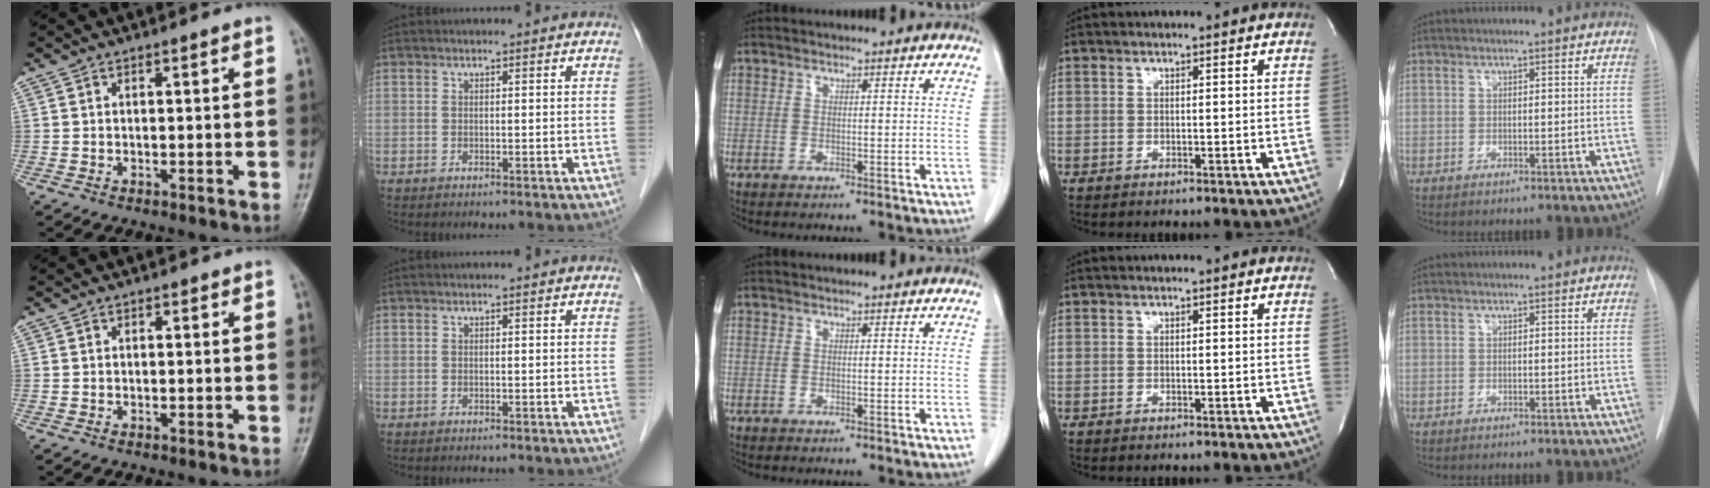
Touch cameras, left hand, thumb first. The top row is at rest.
{"thumb": {"total": 0.5, "force": [0.1, 0.4, 0.3], "torque": [0.003, 0.001, -0.002]}}